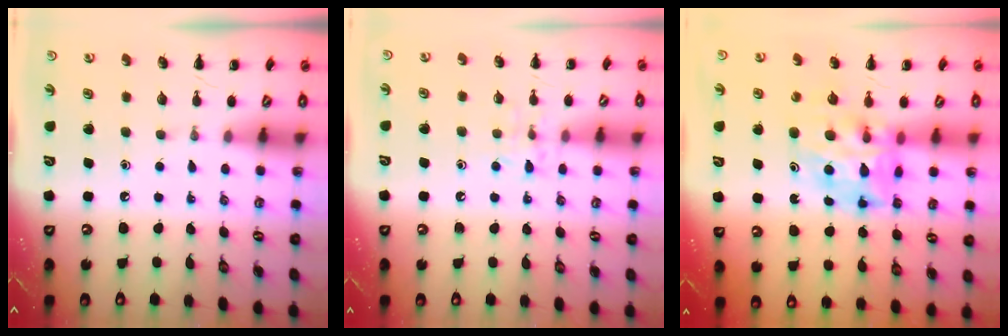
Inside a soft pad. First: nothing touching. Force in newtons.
{"total": 7.0, "press": 6.9, "slide": 1.1}
{"total": 10.1, "press": 9.6, "slide": 3.0}